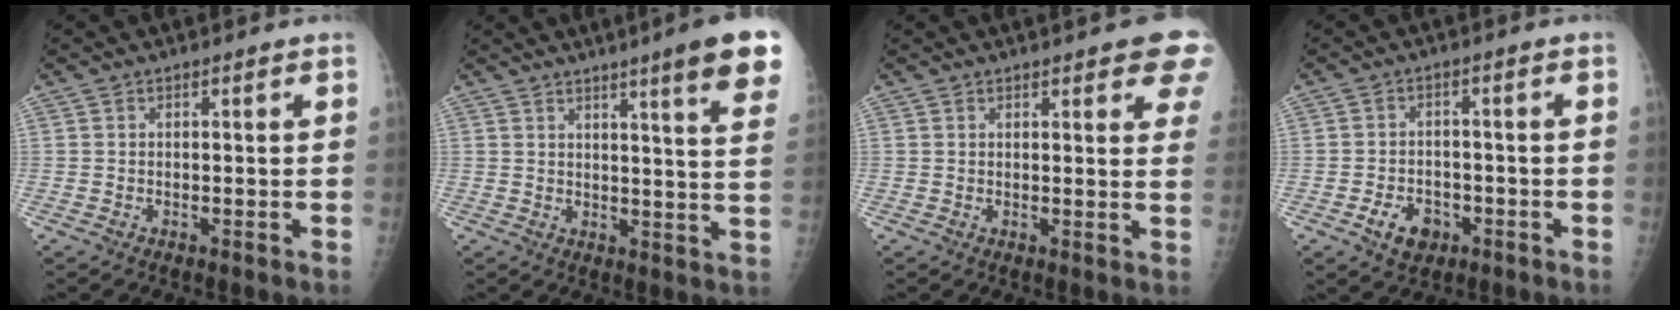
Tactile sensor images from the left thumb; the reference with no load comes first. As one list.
[{"total": 13.4, "force": [8.4, 0.6, 10.4], "torque": [-0.120, -0.039, 0.092]}, {"total": 9.4, "force": [5.8, 2.7, 7.0], "torque": [-0.055, -0.017, 0.061]}, {"total": 5.6, "force": [-2.7, 3.9, 2.9], "torque": [-0.036, 0.017, -0.039]}]